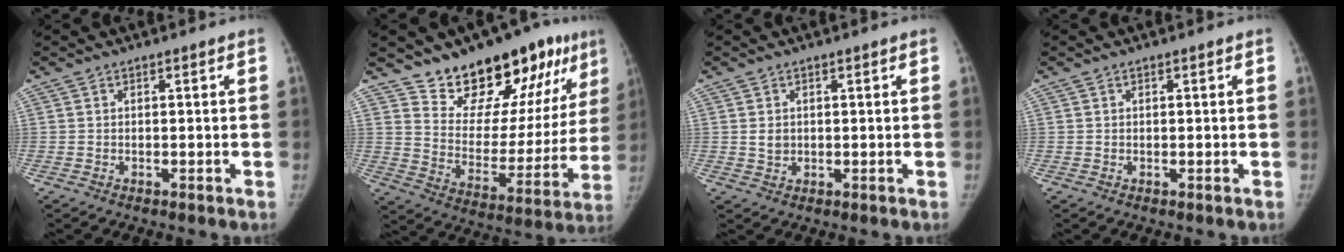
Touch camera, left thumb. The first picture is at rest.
{"total": 22.2, "force": [15.8, 9.6, 12.4], "torque": [-0.132, -0.090, 0.247]}
{"total": 2.0, "force": [0.4, 1.7, 1.1], "torque": [-0.013, -0.003, 0.011]}
{"total": 0.0}